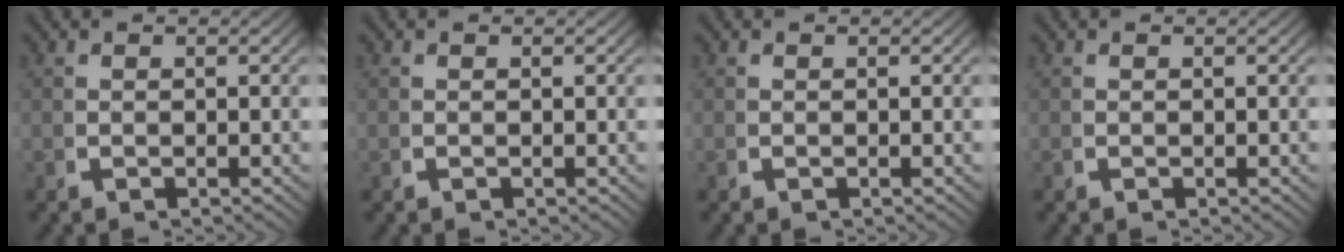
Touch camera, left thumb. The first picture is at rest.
{"total": 0.0}
{"total": 0.0}
{"total": 0.0}